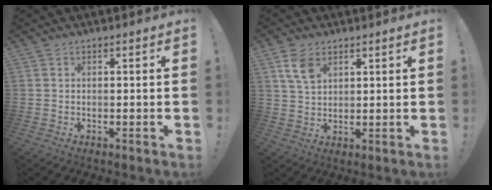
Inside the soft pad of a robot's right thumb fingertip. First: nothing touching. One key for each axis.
{"total": 7.2, "fx": 3.7, "fy": 4.4, "fz": 4.2, "tx": -0.075, "ty": -0.010, "tz": 0.073}